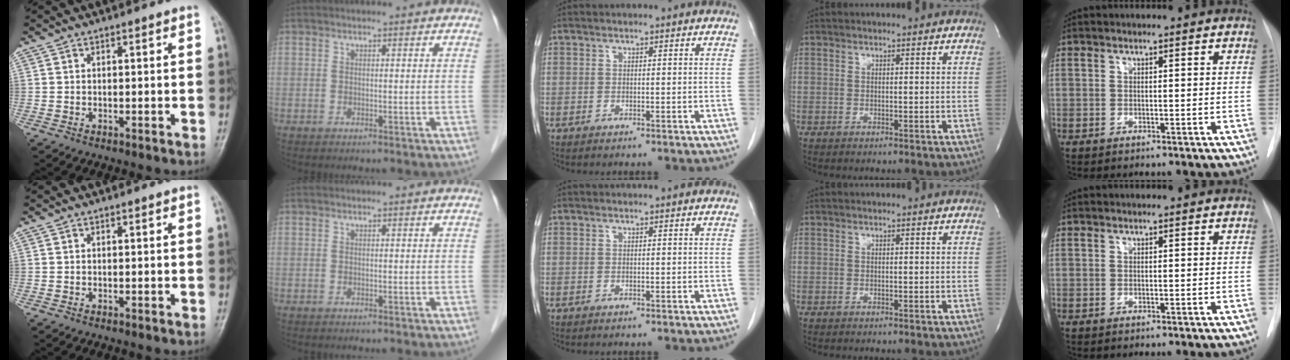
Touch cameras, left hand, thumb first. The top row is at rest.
{}